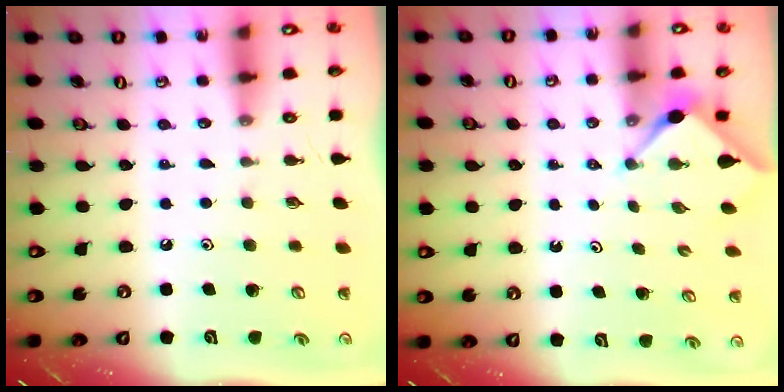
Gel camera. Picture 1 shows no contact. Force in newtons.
{"total": 2.9, "press": 2.9, "slide": 0.4}